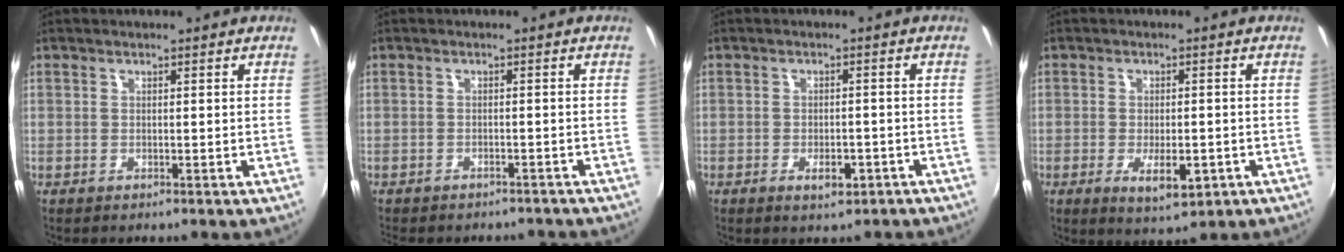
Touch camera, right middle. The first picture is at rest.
{"total": 6.8, "force": [-6.0, 2.2, 2.1], "torque": [-0.051, -0.015, -0.080]}
{"total": 3.7, "force": [-2.2, 2.0, 2.3], "torque": [-0.044, 0.001, -0.025]}
{"total": 6.3, "force": [-2.4, 2.7, 5.1], "torque": [-0.097, -0.014, -0.031]}